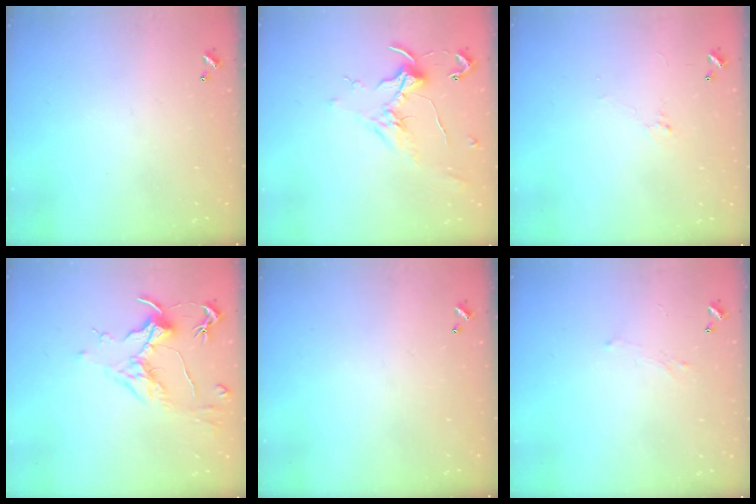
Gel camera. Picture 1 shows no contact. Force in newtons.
{"total": 0.7, "press": 0.3, "slide": 0.7}
{"total": 0.6, "press": 0.3, "slide": 0.5}
{"total": 1.8, "press": 1.6, "slide": 0.9}
{"total": 0.0}
{"total": 0.8, "press": 0.6, "slide": 0.6}